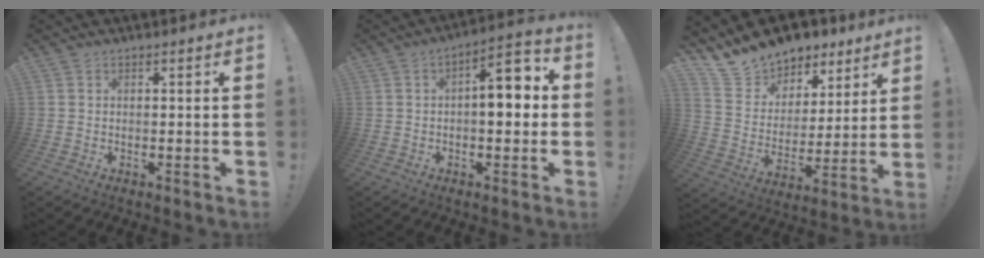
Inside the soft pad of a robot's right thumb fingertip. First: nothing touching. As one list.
[{"total": 10.2, "force": [0.3, 4.8, 9.0], "torque": [-0.116, 0.004, 0.001]}, {"total": 12.8, "force": [11.3, 5.9, 1.2], "torque": [-0.041, -0.097, 0.210]}]